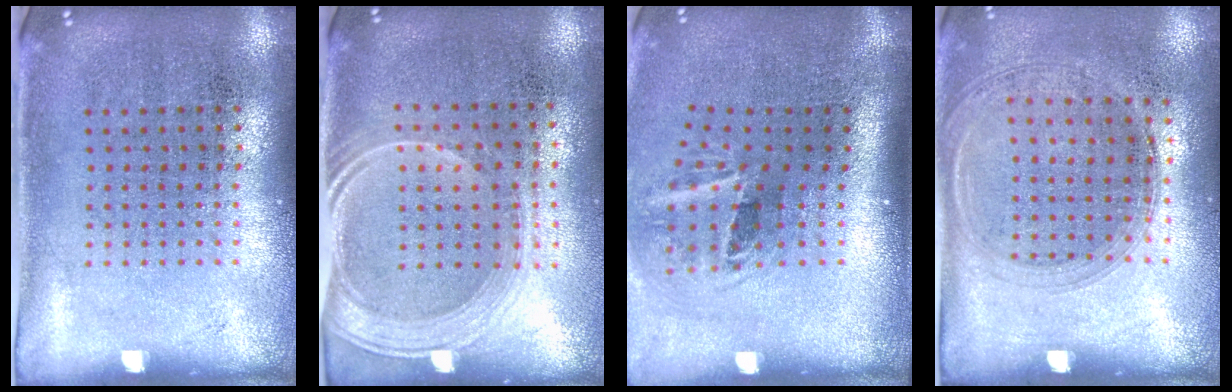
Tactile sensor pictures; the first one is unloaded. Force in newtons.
{"total": 1.8, "press": 1.6, "slide": 1.0}
{"total": 2.0, "press": 1.2, "slide": 1.6}
{"total": 1.3, "press": 1.2, "slide": 0.6}